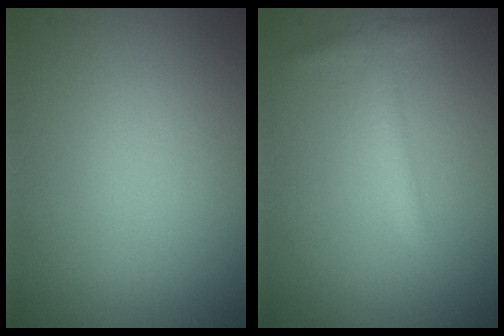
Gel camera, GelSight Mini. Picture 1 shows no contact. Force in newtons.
{"total": 1.6, "press": 1.6, "slide": 0.1}